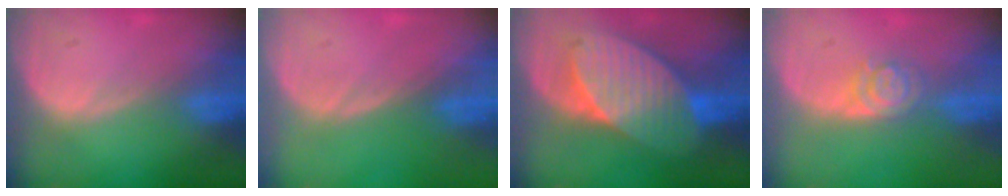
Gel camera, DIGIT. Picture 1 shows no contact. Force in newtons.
{"total": 0.0}
{"total": 9.2, "press": 9.2, "slide": 0.4}
{"total": 4.0, "press": 3.6, "slide": 1.7}